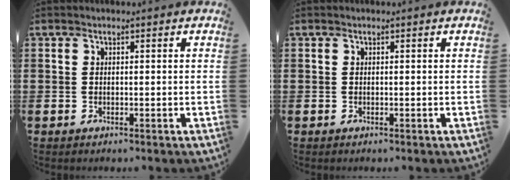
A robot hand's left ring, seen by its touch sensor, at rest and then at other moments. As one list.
[{"total": 0.0}]